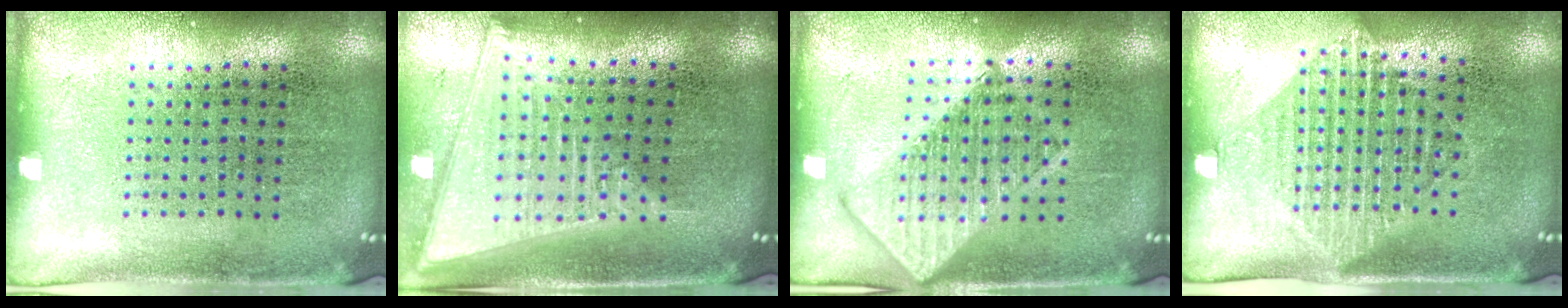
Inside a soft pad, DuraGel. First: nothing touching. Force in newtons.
{"total": 2.2, "press": 1.8, "slide": 1.2}
{"total": 2.7, "press": 2.7, "slide": 0.3}
{"total": 1.5, "press": 1.2, "slide": 0.9}